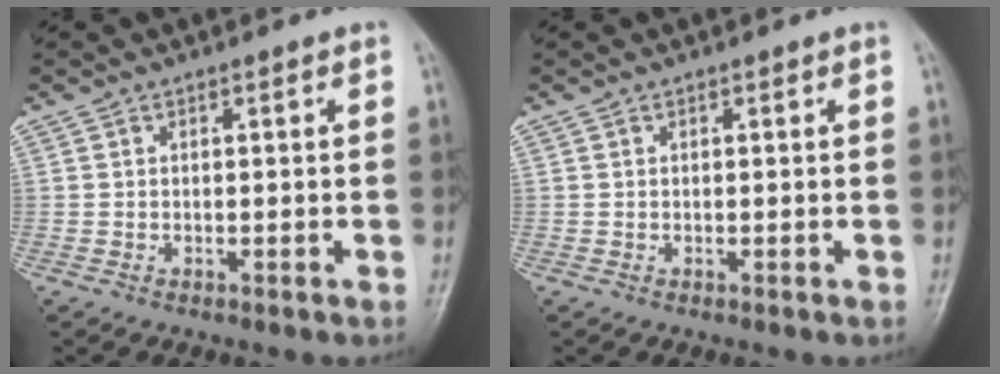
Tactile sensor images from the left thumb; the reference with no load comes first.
{"total": 0.0}